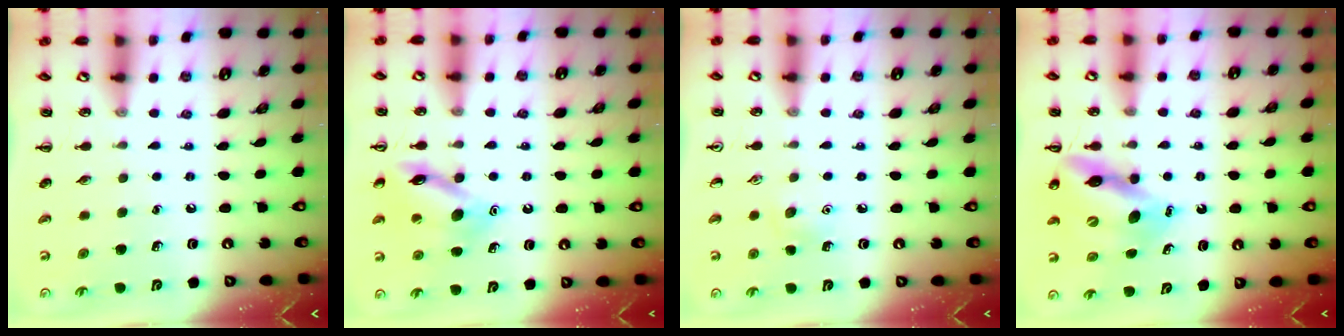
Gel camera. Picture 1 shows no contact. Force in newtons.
{"total": 12.9, "press": 12.8, "slide": 1.3}
{"total": 5.5, "press": 5.3, "slide": 1.5}
{"total": 12.8, "press": 12.4, "slide": 3.4}